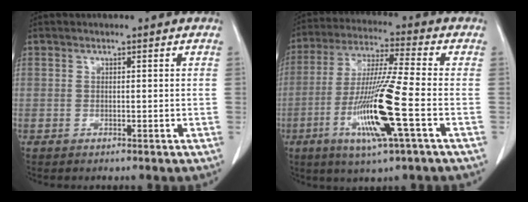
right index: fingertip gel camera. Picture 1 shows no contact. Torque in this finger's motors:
{"motor_torque": [2.14, 0.00, 0.46, 0.21]}